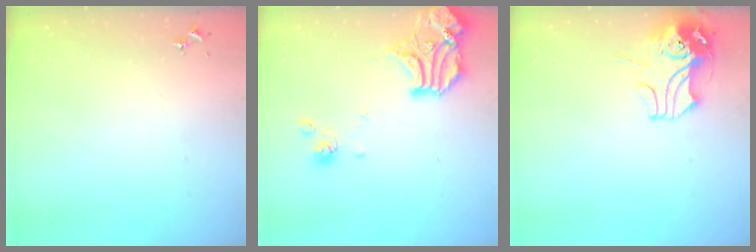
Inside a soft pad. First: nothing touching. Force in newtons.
{"total": 16.0, "press": 15.8, "slide": 2.5}
{"total": 10.6, "press": 10.4, "slide": 1.7}